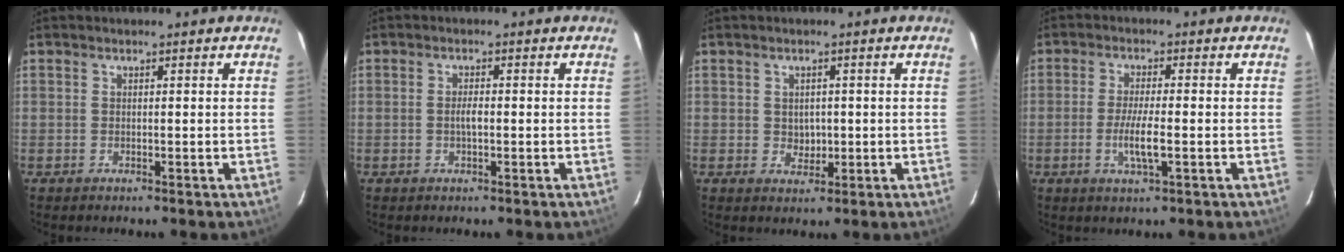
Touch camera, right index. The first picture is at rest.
{"total": 1.8, "force": [-0.3, 0.6, 1.7], "torque": [-0.033, 0.002, -0.006]}
{"total": 2.7, "force": [0.1, 2.4, 1.3], "torque": [-0.019, 0.002, 0.005]}
{"total": 5.4, "force": [-1.5, 0.6, 5.2], "torque": [-0.100, -0.008, -0.029]}